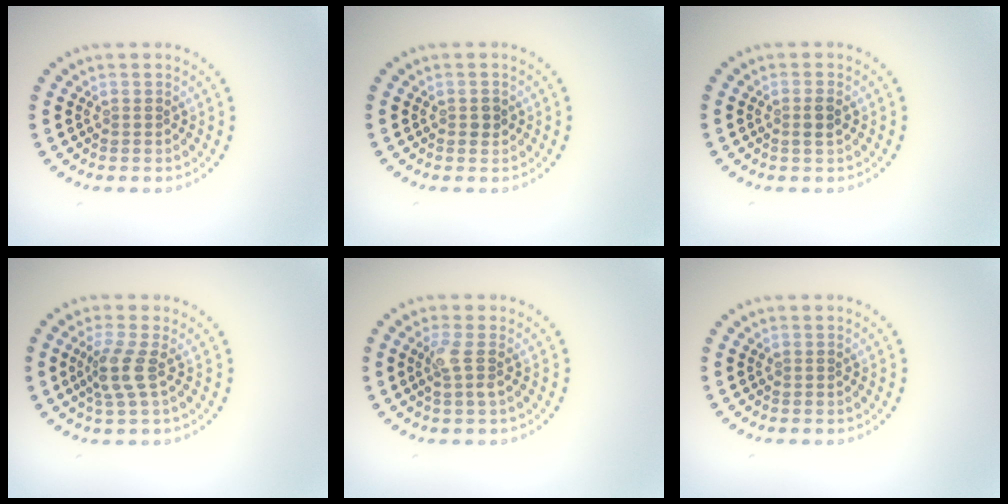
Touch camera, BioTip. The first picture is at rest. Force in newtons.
{"total": 1.0, "press": 1.0, "slide": 0.2}
{"total": 1.2, "press": 1.1, "slide": 0.5}
{"total": 2.5, "press": 1.9, "slide": 1.7}
{"total": 1.8, "press": 1.5, "slide": 1.1}
{"total": 0.0}